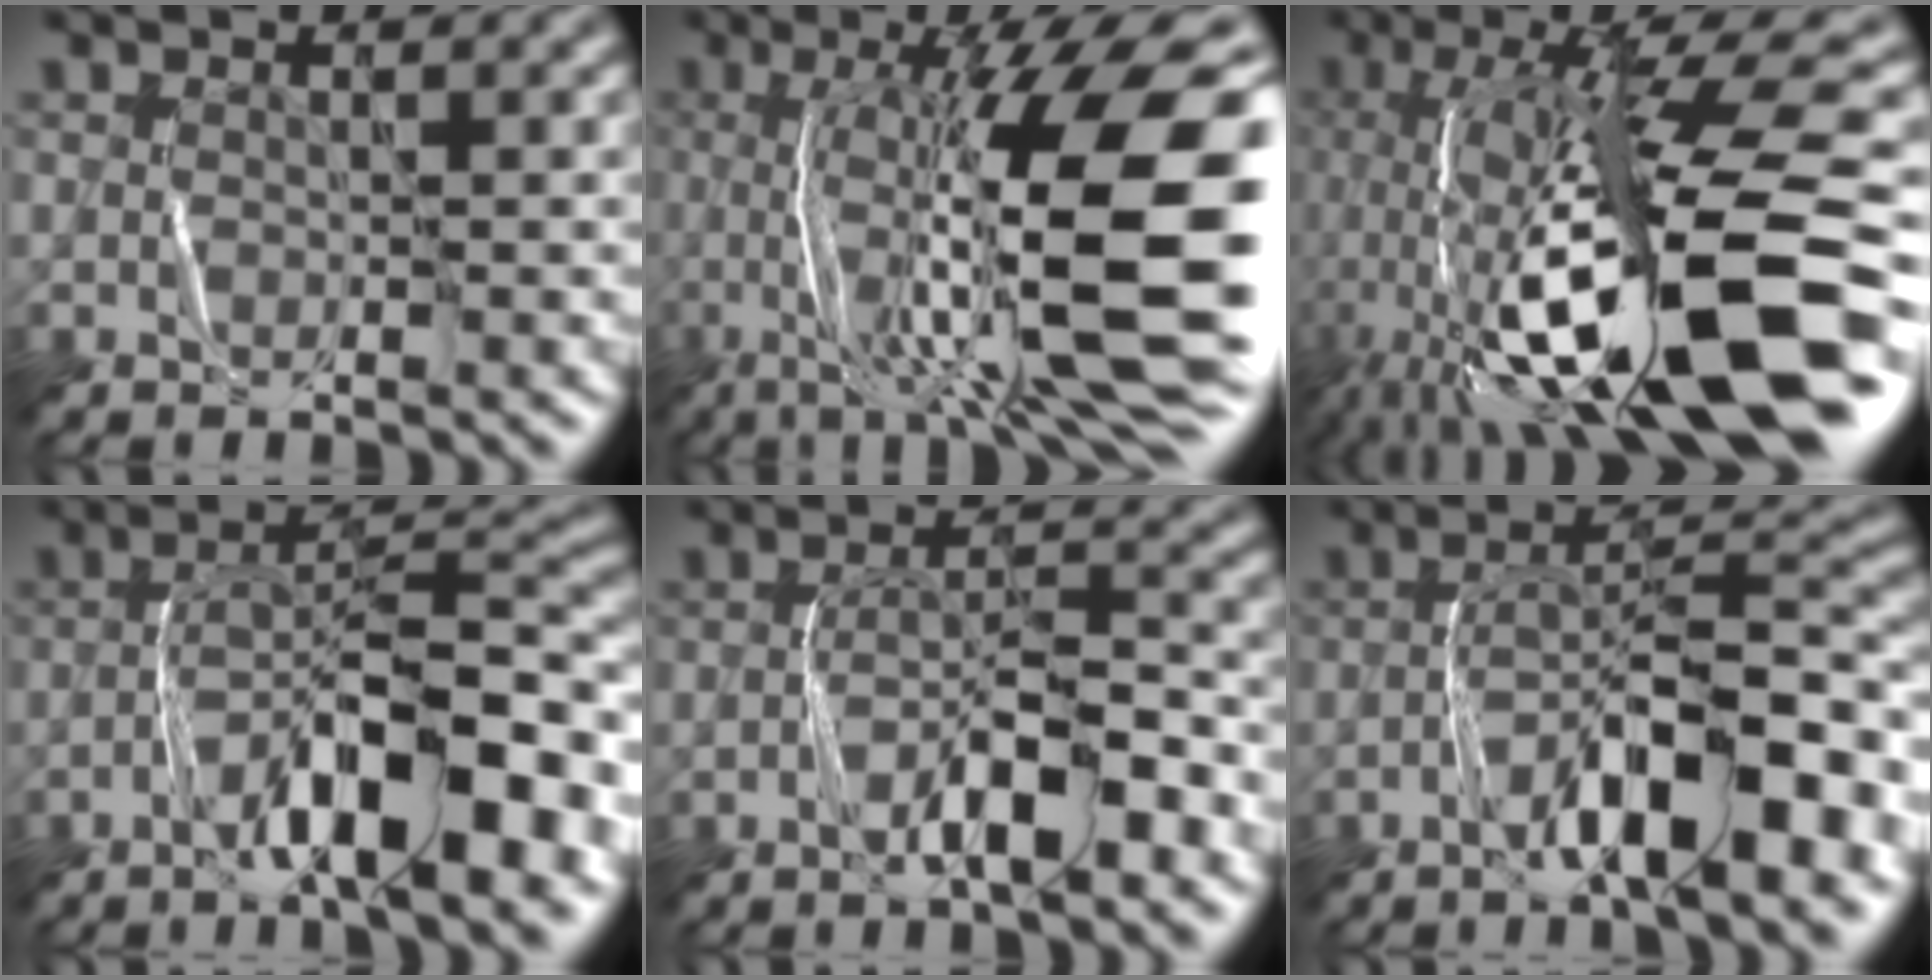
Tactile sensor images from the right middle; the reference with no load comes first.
{"total": 14.8, "force": [-1.6, 3.5, 14.3], "torque": [-0.215, 0.025, -0.018]}
{"total": 16.2, "force": [-3.2, 4.1, 15.4], "torque": [-0.265, 0.026, -0.044]}
{"total": 9.5, "force": [-5.0, 2.1, 7.8], "torque": [-0.119, 0.035, -0.079]}
{"total": 4.8, "force": [-2.8, 0.8, 3.8], "torque": [-0.061, 0.025, -0.046]}
{"total": 8.5, "force": [-4.6, 1.7, 6.9], "torque": [-0.108, 0.036, -0.071]}